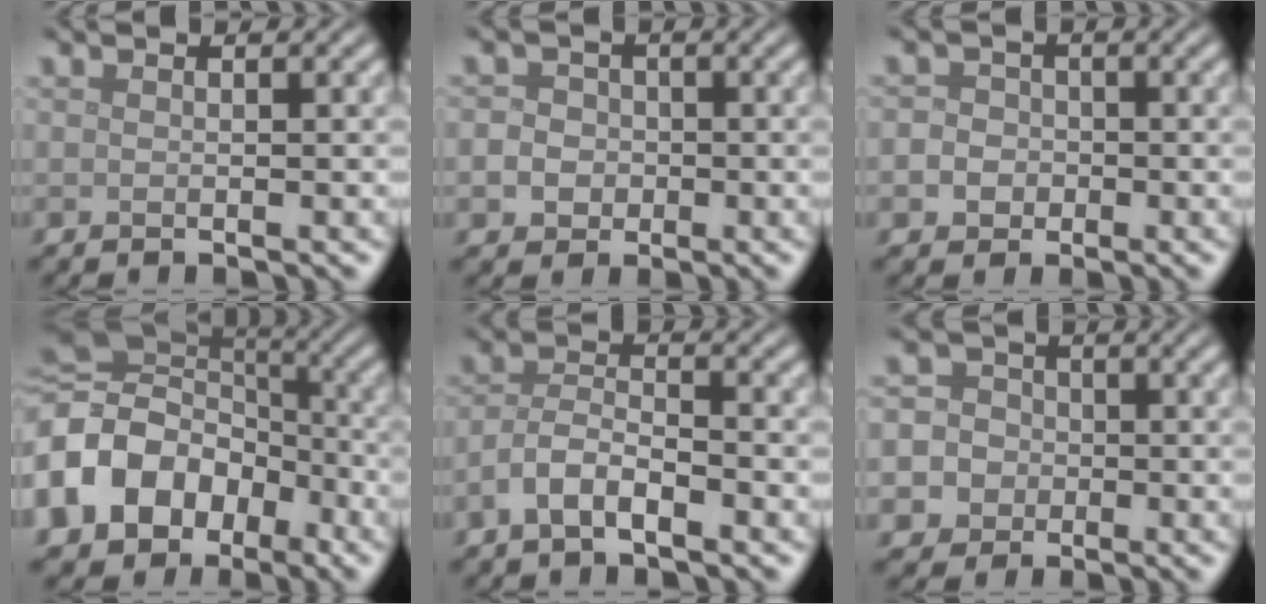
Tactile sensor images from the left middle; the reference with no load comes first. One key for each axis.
{"total": 4.7, "fx": -1.1, "fy": 4.3, "fz": 1.5, "tx": -0.009, "ty": 0.007, "tz": -0.041}
{"total": 4.2, "fx": -1.1, "fy": 3.8, "fz": 1.2, "tx": -0.003, "ty": 0.007, "tz": -0.043}
{"total": 16.9, "fx": -5.6, "fy": 13.8, "fz": 8.0, "tx": -0.200, "ty": -0.018, "tz": -0.129}
{"total": 3.3, "fx": -1.9, "fy": 1.4, "fz": 2.3, "tx": -0.045, "ty": 0.009, "tz": -0.042}
{"total": 8.4, "fx": -2.6, "fy": 7.8, "fz": 1.7, "tx": -0.041, "ty": -0.004, "tz": -0.078}